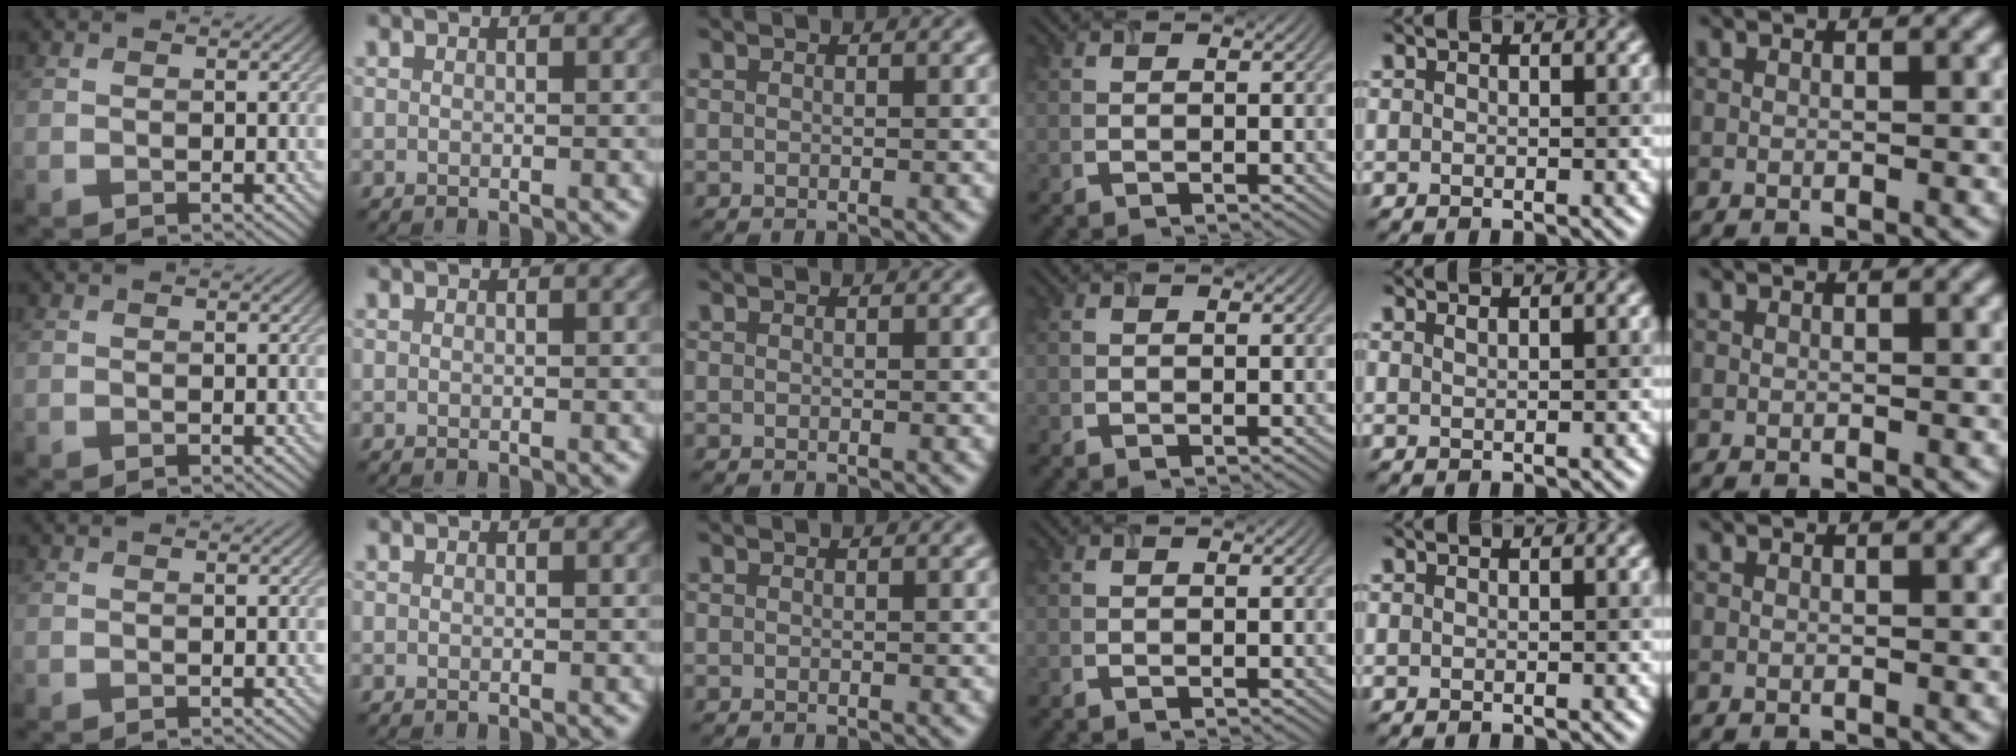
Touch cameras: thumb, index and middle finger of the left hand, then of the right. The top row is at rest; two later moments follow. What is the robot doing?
{"motion": "insert", "object": "airpods case & airpods"}